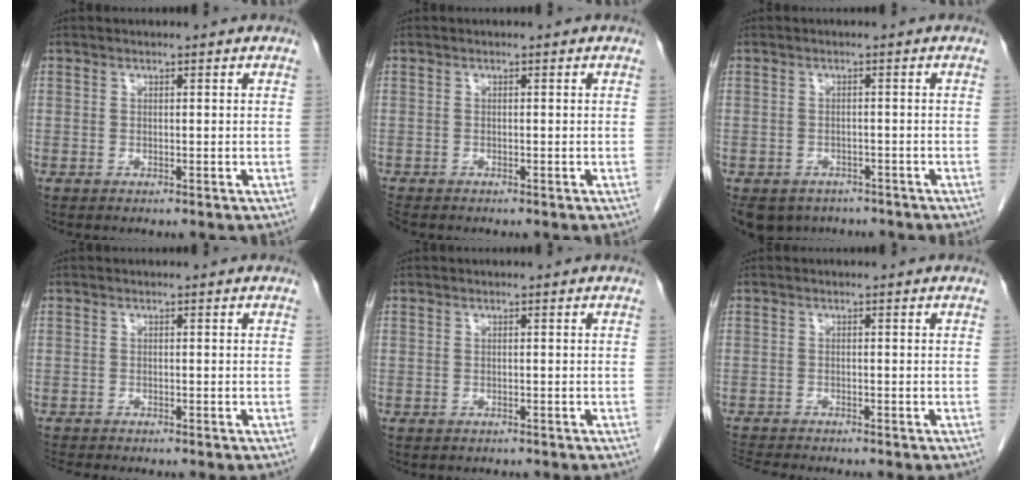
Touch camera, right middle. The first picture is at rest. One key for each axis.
{"total": 1.3, "fx": -1.2, "fy": 0.4, "fz": 0.4, "tx": -0.014, "ty": -0.005, "tz": -0.022}
{"total": 8.7, "fx": -6.7, "fy": 5.2, "fz": 1.9, "tx": -0.043, "ty": -0.006, "tz": -0.085}
{"total": 3.6, "fx": -3.2, "fy": 0.5, "fz": 1.4, "tx": -0.025, "ty": -0.010, "tz": -0.048}
{"total": 1.1, "fx": -1.0, "fy": 0.5, "fz": 0.1, "tx": -0.012, "ty": -0.002, "tz": -0.013}
{"total": 4.9, "fx": -4.6, "fy": 0.1, "fz": 1.5, "tx": -0.029, "ty": -0.016, "tz": -0.077}